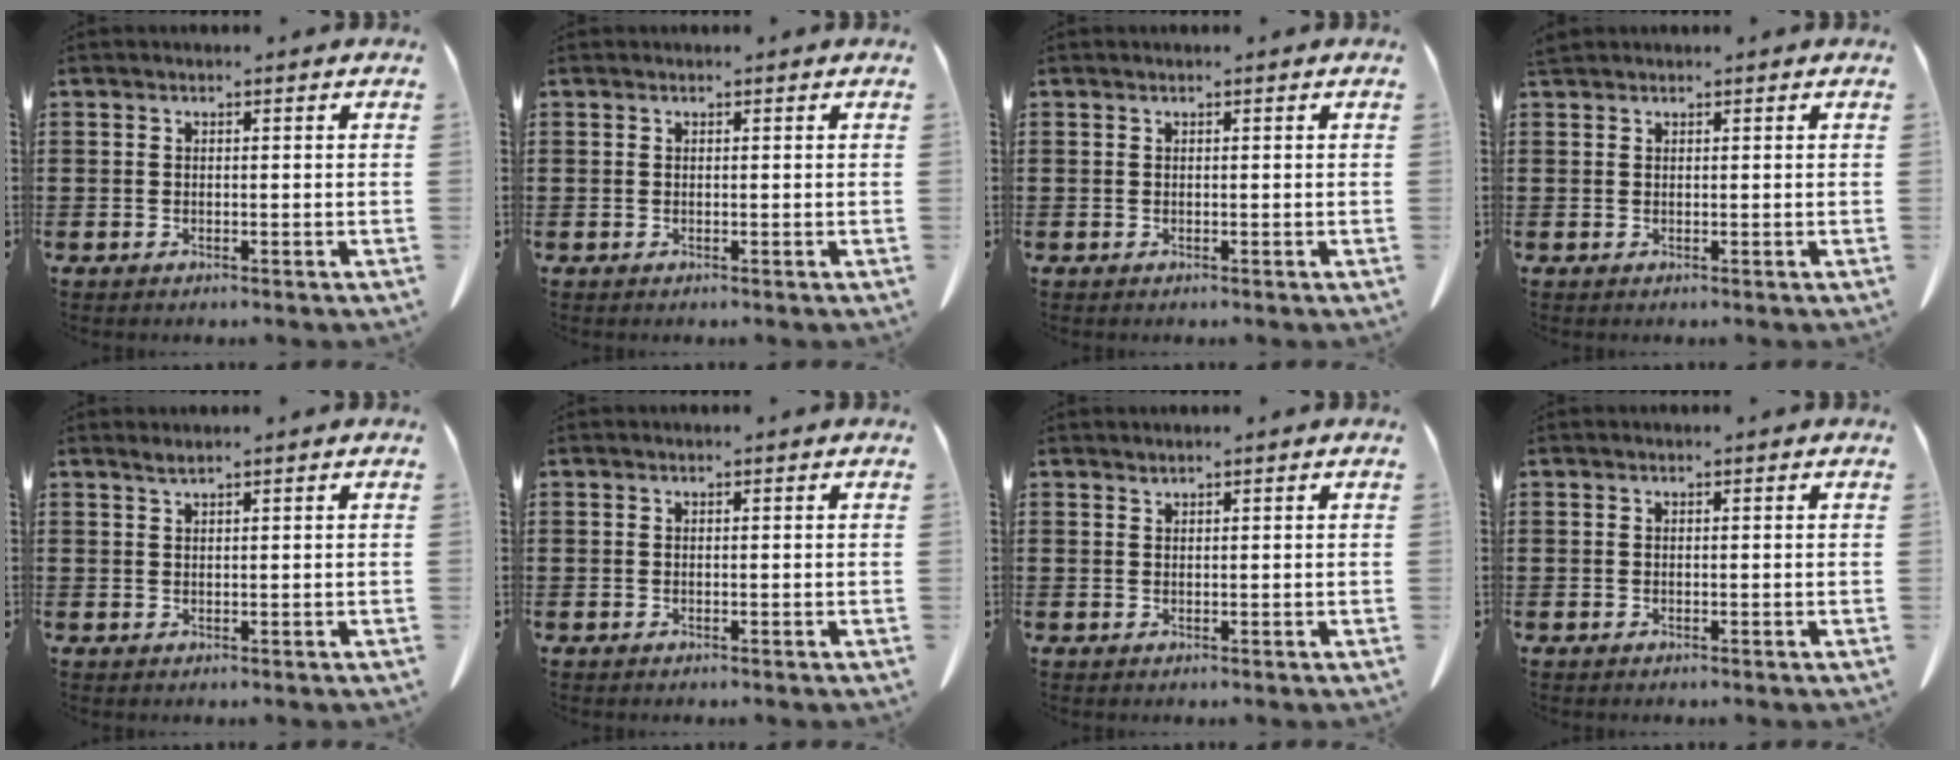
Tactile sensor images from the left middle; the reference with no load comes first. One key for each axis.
{"total": 0.0}
{"total": 0.0}
{"total": 0.8, "fx": 0.7, "fy": 0.2, "fz": 0.1, "tx": -0.006, "ty": 0.002, "tz": 0.015}
{"total": 1.0, "fx": 0.9, "fy": 0.0, "fz": 0.6, "tx": -0.012, "ty": 0.000, "tz": 0.017}
{"total": 0.0}
{"total": 0.7, "fx": 0.7, "fy": 0.0, "fz": 0.0, "tx": -0.003, "ty": -0.002, "tz": 0.015}
{"total": 0.0}